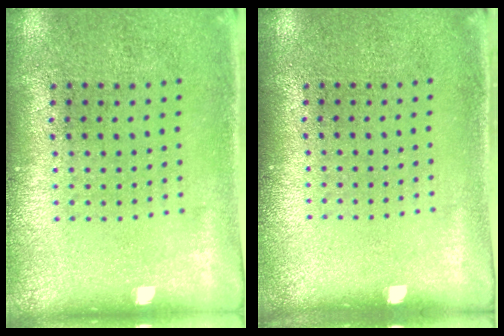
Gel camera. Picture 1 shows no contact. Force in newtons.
{"total": 0.0}